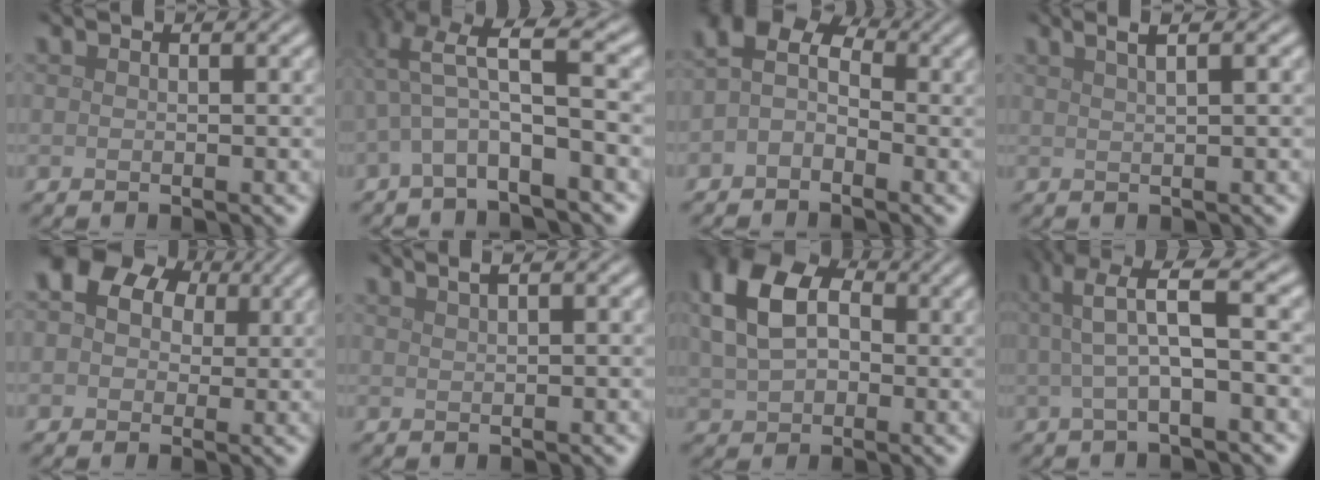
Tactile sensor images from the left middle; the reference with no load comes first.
{"total": 5.4, "force": [0.0, 1.1, 5.2], "torque": [-0.107, 0.013, -0.012]}
{"total": 3.9, "force": [-0.3, 2.7, 2.8], "torque": [-0.052, 0.015, -0.018]}
{"total": 3.8, "force": [2.1, 1.5, 2.7], "torque": [-0.013, 0.022, 0.004]}
{"total": 10.0, "force": [3.6, 8.0, 4.8], "torque": [-0.073, 0.038, 0.020]}
{"total": 1.8, "force": [1.2, 0.6, 1.2], "torque": [-0.006, 0.001, 0.008]}
{"total": 8.5, "force": [2.2, 6.0, 5.6], "torque": [-0.139, 0.027, 0.038]}
{"total": 5.1, "force": [1.3, 0.9, 4.9], "torque": [-0.092, 0.016, 0.021]}